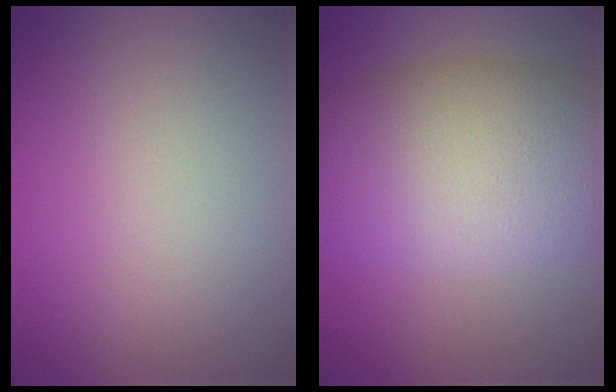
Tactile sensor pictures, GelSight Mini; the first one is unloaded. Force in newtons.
{"total": 12.0, "press": 12.0, "slide": 0.6}